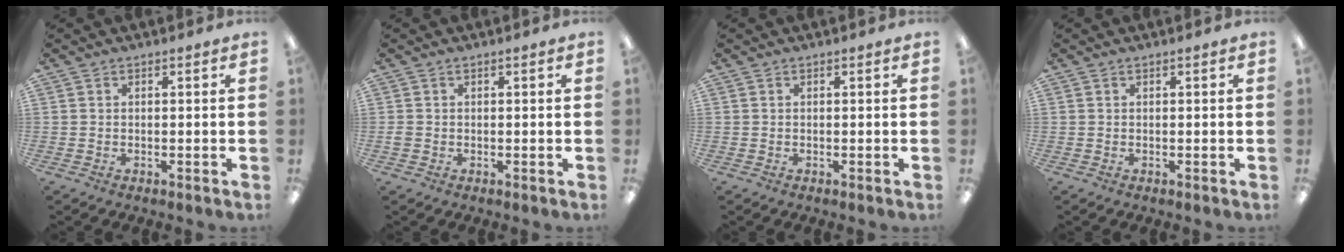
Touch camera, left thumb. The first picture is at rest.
{"total": 1.2, "force": [-0.2, 1.0, 0.7], "torque": [-0.012, 0.004, -0.004]}
{"total": 0.0}
{"total": 0.0}